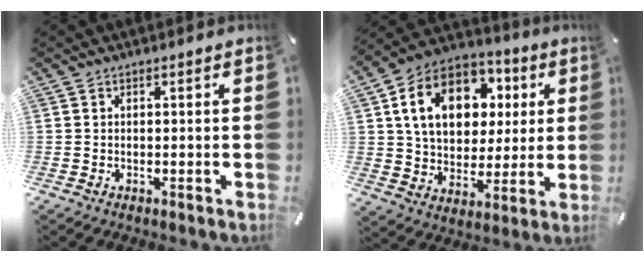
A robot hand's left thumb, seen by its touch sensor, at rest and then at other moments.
{"total": 16.4, "force": [5.4, 12.6, 9.0], "torque": [-0.164, -0.004, 0.102]}